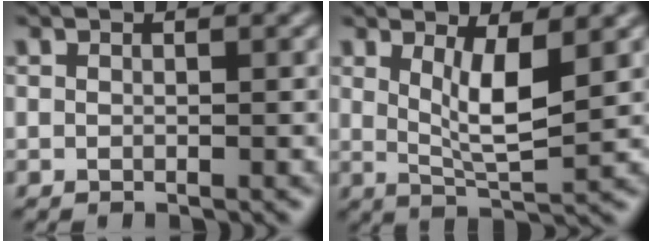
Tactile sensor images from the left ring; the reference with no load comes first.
{"total": 4.2, "force": [1.3, 1.1, 3.9], "torque": [-0.072, -0.014, 0.027]}